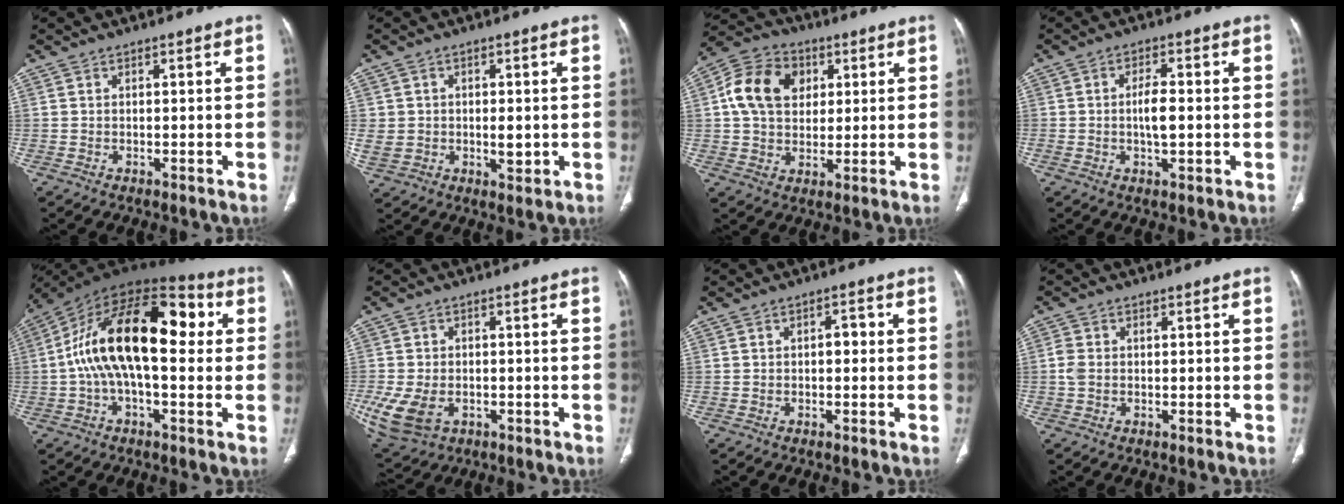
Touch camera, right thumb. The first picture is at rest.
{"total": 7.4, "force": [-0.2, 5.6, 4.8], "torque": [-0.066, -0.001, 0.005]}
{"total": 13.2, "force": [3.1, 10.1, 7.9], "torque": [-0.125, 0.007, 0.046]}
{"total": 4.9, "force": [-0.3, 2.0, 4.4], "torque": [-0.078, 0.003, -0.005]}
{"total": 21.8, "force": [2.2, 10.4, 19.1], "torque": [-0.311, 0.052, 0.022]}
{"total": 10.5, "force": [-3.0, 7.3, 7.0], "torque": [-0.158, -0.001, -0.042]}
{"total": 2.3, "force": [-0.1, 1.4, 1.9], "torque": [-0.020, 0.011, -0.006]}
{"total": 2.3, "force": [0.0, 1.7, 1.5], "torque": [-0.044, 0.009, -0.002]}